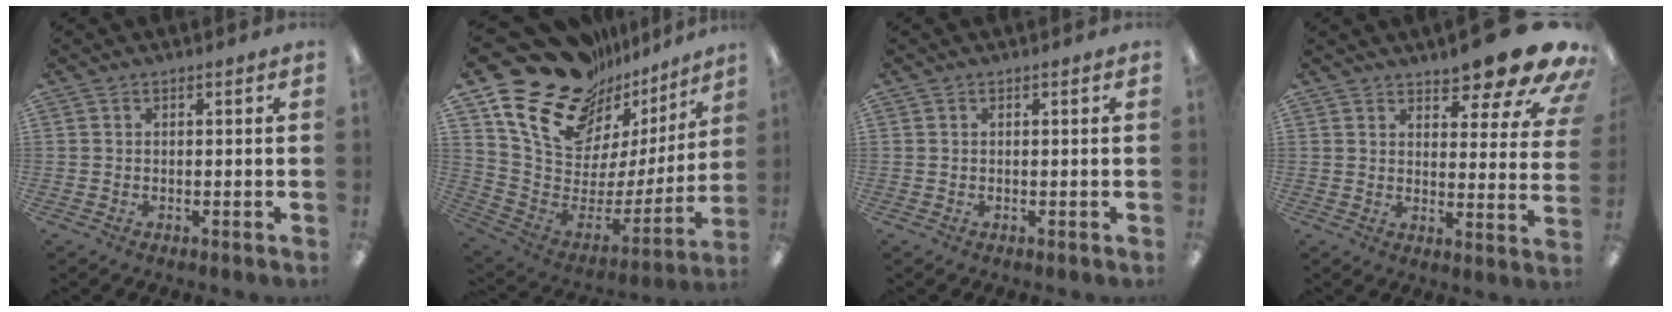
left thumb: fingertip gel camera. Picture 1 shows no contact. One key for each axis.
{"total": 23.9, "fx": 16.7, "fy": 13.9, "fz": 10.2, "tx": -0.157, "ty": -0.121, "tz": 0.314}
{"total": 0.0}
{"total": 13.1, "fx": 10.6, "fy": 3.3, "fz": 7.0, "tx": -0.085, "ty": -0.083, "tz": 0.177}